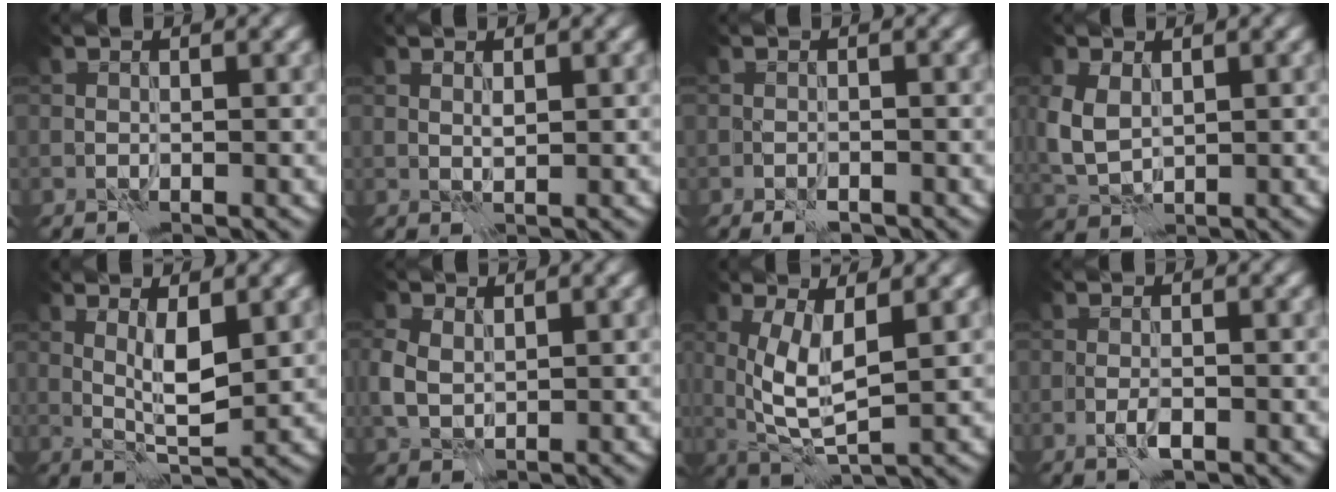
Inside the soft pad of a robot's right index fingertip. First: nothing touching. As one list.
[{"total": 0.7, "force": [0.6, 0.1, 0.3], "torque": [-0.007, -0.001, 0.012]}, {"total": 1.3, "force": [-1.0, 0.6, 0.7], "torque": [-0.012, -0.002, -0.018]}, {"total": 3.8, "force": [1.0, 2.7, 2.5], "torque": [-0.070, -0.002, 0.024]}, {"total": 3.3, "force": [1.1, 0.7, 3.0], "torque": [-0.055, -0.008, 0.023]}, {"total": 2.9, "force": [0.8, 2.2, 1.7], "torque": [-0.047, 0.001, 0.016]}, {"total": 5.0, "force": [1.1, 1.7, 4.6], "torque": [-0.098, -0.010, 0.026]}, {"total": 1.4, "force": [-0.6, 0.5, 1.2], "torque": [-0.026, -0.001, -0.013]}]